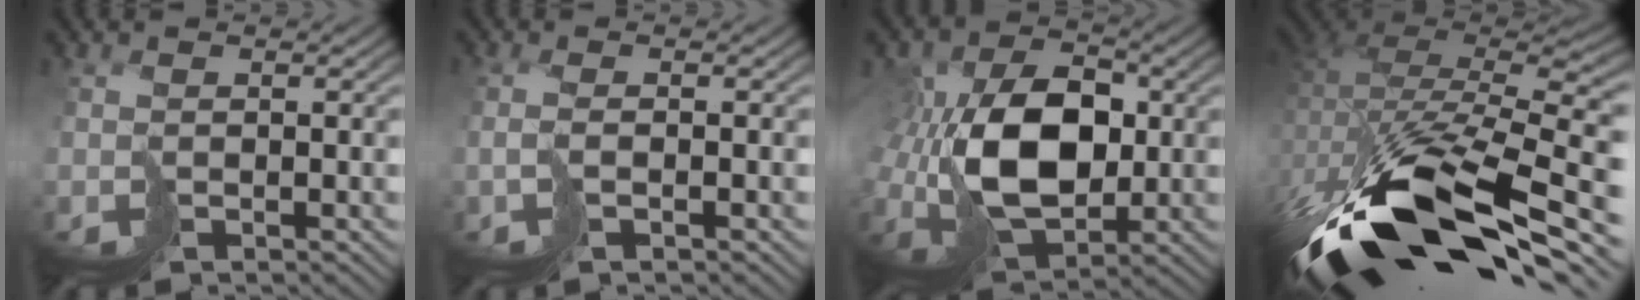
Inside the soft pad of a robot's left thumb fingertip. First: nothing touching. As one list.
[{"total": 1.1, "force": [0.3, -0.2, 1.0], "torque": [-0.022, 0.000, -0.004]}, {"total": 11.7, "force": [0.8, 7.5, 9.0], "torque": [-0.179, 0.006, 0.015]}, {"total": 14.9, "force": [-8.0, 7.1, 10.5], "torque": [-0.213, -0.033, -0.127]}]